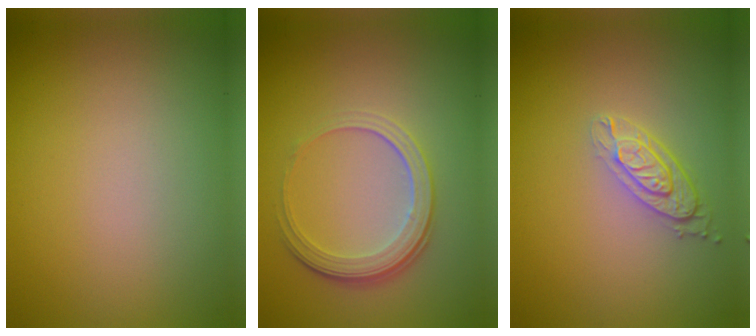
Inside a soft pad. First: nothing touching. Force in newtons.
{"total": 3.9, "press": 2.8, "slide": 2.8}
{"total": 3.0, "press": 2.2, "slide": 2.1}